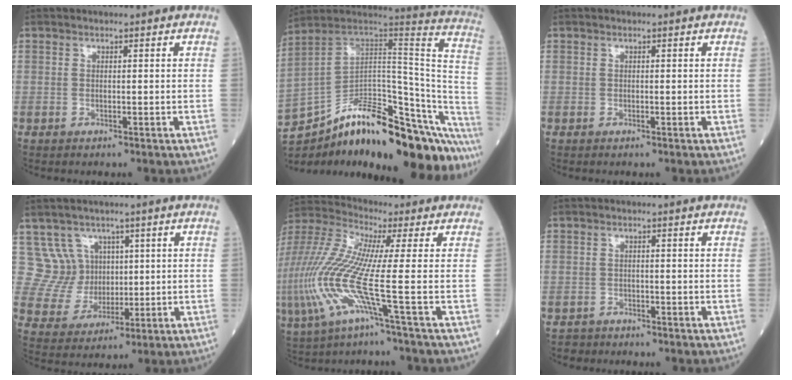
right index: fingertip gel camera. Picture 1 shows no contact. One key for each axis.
{"total": 34.6, "fx": -26.0, "fy": 9.8, "fz": 20.6, "tx": -0.247, "ty": 0.011, "tz": -0.372}
{"total": 0.0}
{"total": 6.8, "fx": 3.2, "fy": 6.0, "fz": 0.2, "tx": -0.007, "ty": 0.024, "tz": 0.069}
{"total": 13.6, "fx": -3.7, "fy": -0.2, "fz": 13.1, "tx": -0.305, "ty": -0.007, "tz": -0.086}
{"total": 1.5, "fx": -1.2, "fy": 0.6, "fz": -0.6, "tx": 0.005, "ty": 0.001, "tz": -0.025}